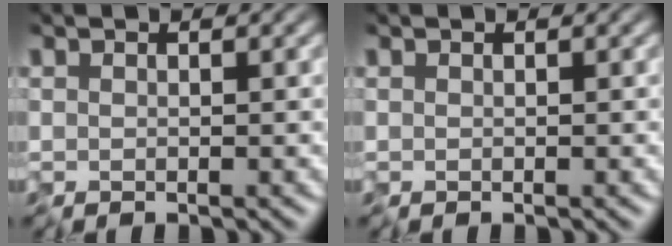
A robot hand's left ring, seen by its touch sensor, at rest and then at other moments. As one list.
[{"total": 0.0}]